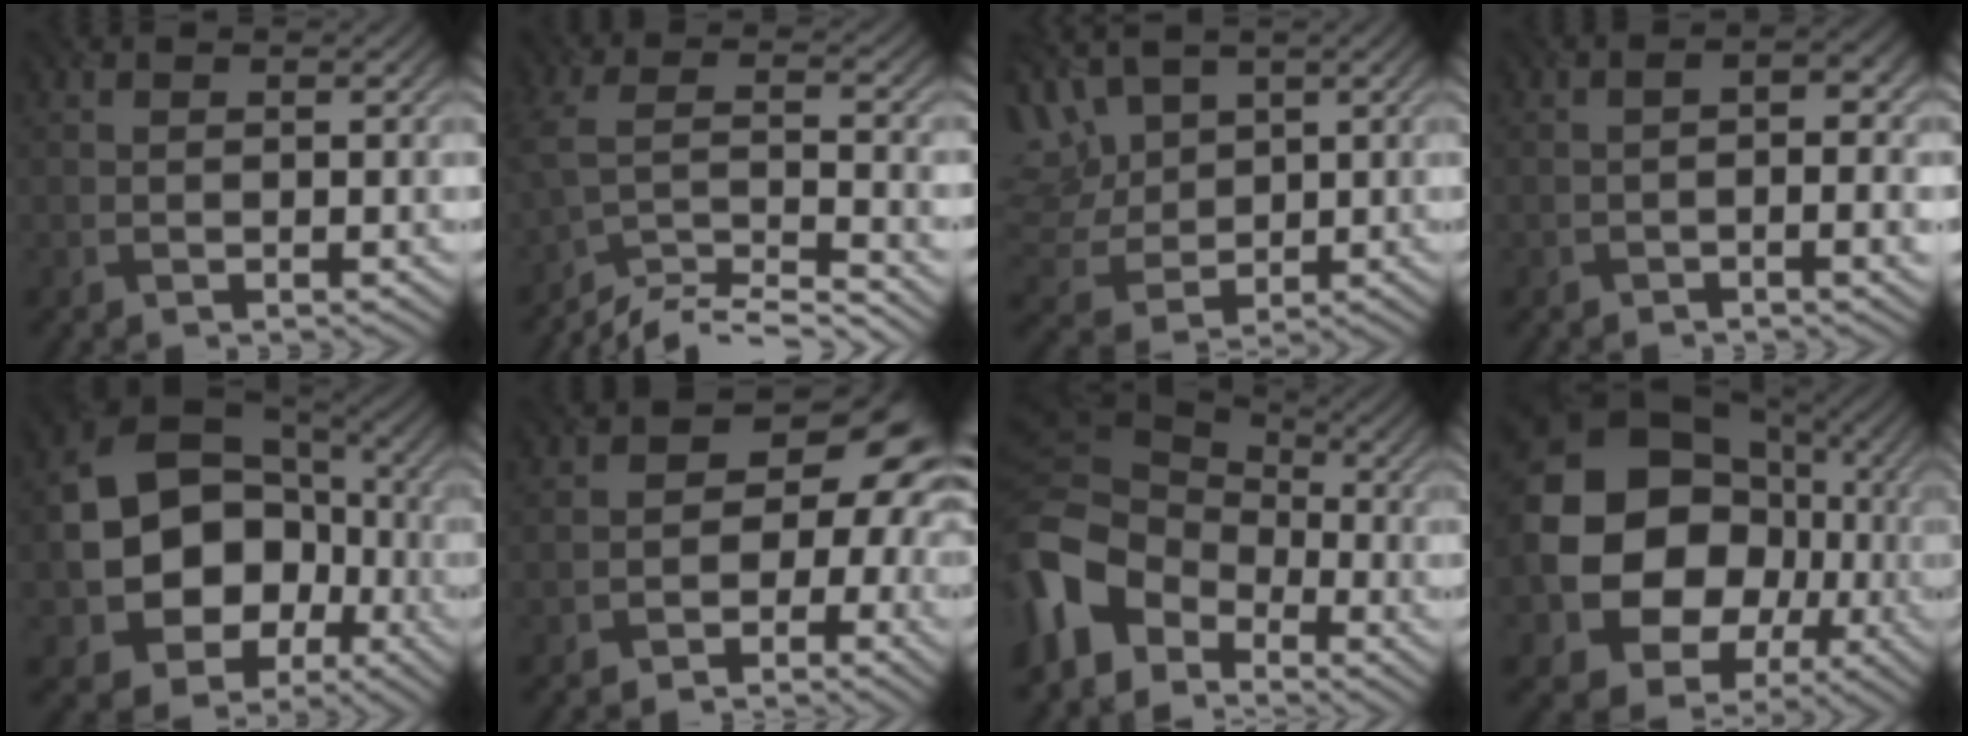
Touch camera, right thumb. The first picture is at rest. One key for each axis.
{"total": 8.8, "fx": -7.6, "fy": 1.6, "fz": 4.2, "tx": -0.075, "ty": 0.005, "tz": -0.143}
{"total": 8.2, "fx": 3.6, "fy": 5.5, "fz": 4.9, "tx": -0.154, "ty": 0.018, "tz": 0.072}
{"total": 4.4, "fx": -0.8, "fy": 1.3, "fz": 4.1, "tx": -0.061, "ty": -0.003, "tz": -0.008}
{"total": 16.1, "fx": -3.2, "fy": 12.9, "fz": 9.0, "tx": -0.167, "ty": -0.036, "tz": -0.050}
{"total": 8.8, "fx": -2.1, "fy": 6.2, "fz": 5.8, "tx": -0.040, "ty": 0.000, "tz": -0.046}
{"total": 11.6, "fx": -5.2, "fy": 8.2, "fz": 6.3, "tx": -0.156, "ty": -0.019, "tz": -0.109}
{"total": 16.1, "fx": -2.0, "fy": 13.5, "fz": 8.5, "tx": -0.195, "ty": -0.008, "tz": -0.050}